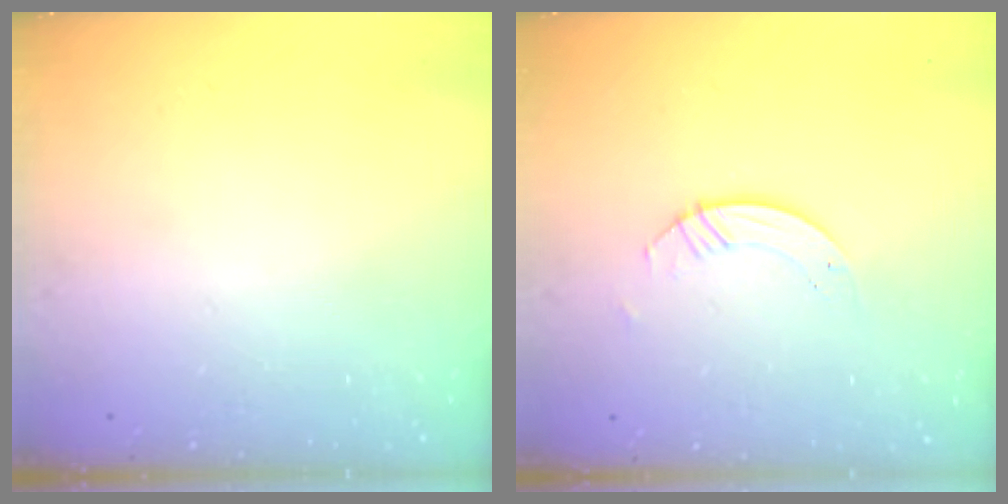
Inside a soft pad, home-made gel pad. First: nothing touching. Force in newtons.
{"total": 3.8, "press": 3.8, "slide": 0.4}